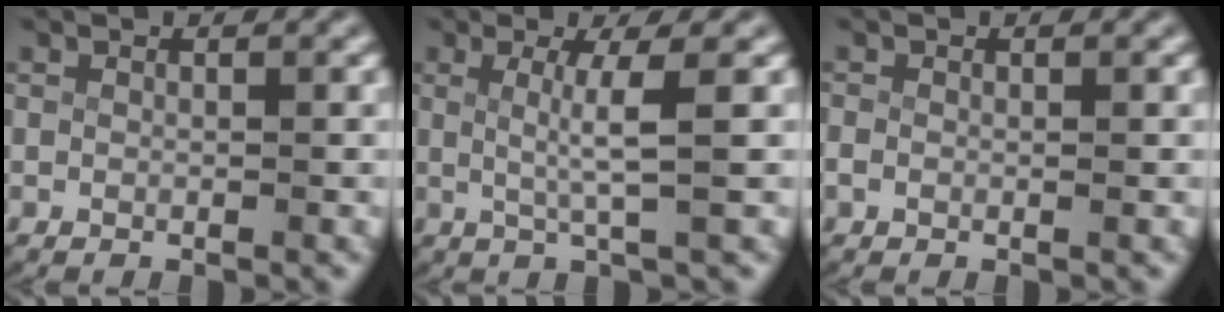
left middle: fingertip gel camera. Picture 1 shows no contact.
{"total": 3.5, "force": [0.4, -0.5, 3.4], "torque": [-0.065, -0.008, 0.013]}
{"total": 1.1, "force": [-0.4, 0.9, 0.6], "torque": [-0.024, -0.007, -0.003]}